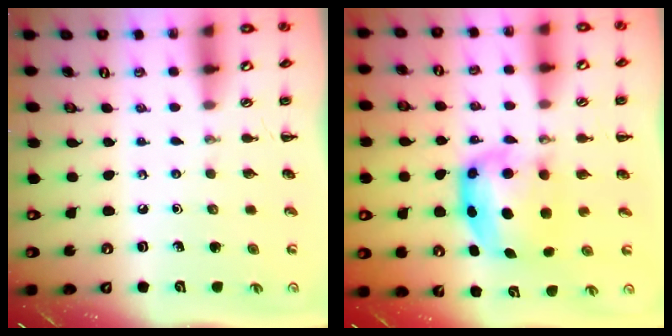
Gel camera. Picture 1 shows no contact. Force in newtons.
{"total": 6.0, "press": 5.9, "slide": 0.8}